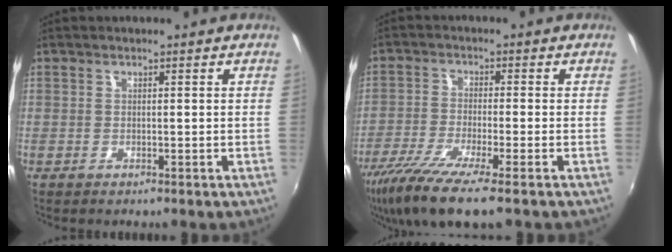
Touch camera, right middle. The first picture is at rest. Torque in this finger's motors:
{"motor_torque": [1.11, -1.03, 0.21, 0.10]}